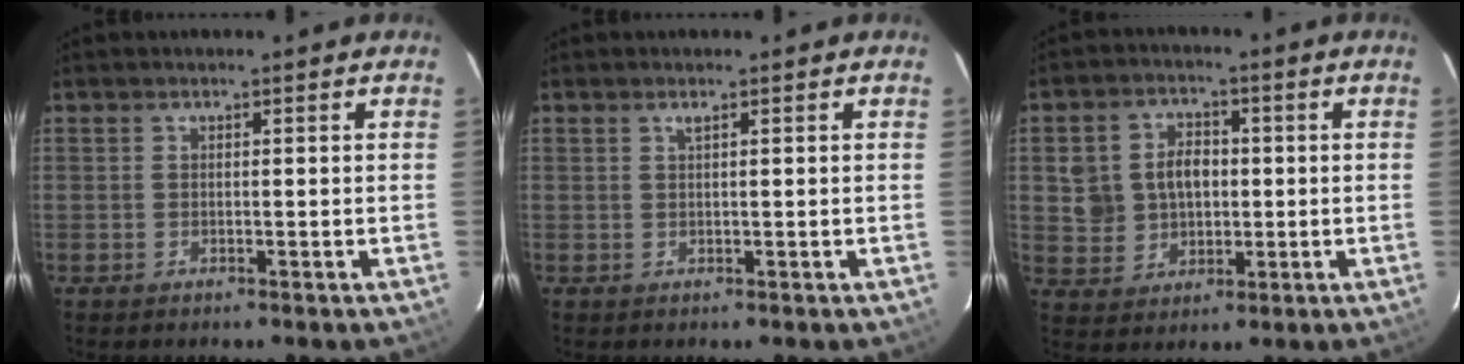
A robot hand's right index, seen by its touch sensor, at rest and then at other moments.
{"total": 0.6, "force": [0.3, -0.1, 0.4], "torque": [-0.009, 0.003, 0.005]}
{"total": 8.6, "force": [0.6, 7.6, 3.9], "torque": [-0.093, 0.026, 0.025]}